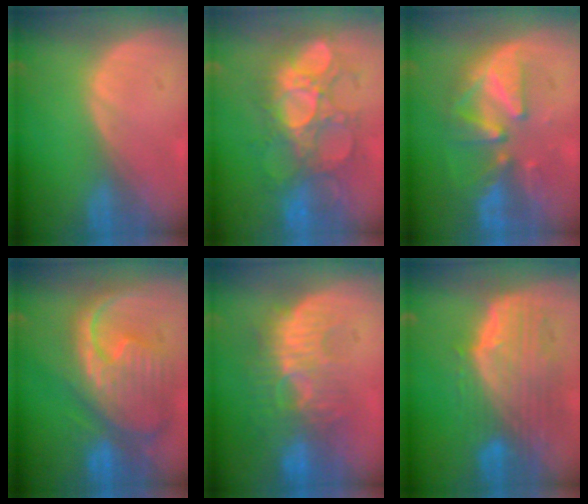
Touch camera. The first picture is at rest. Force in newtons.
{"total": 9.6, "press": 9.6, "slide": 0.1}
{"total": 8.6, "press": 8.1, "slide": 2.7}
{"total": 12.5, "press": 10.6, "slide": 6.5}
{"total": 10.0, "press": 9.2, "slide": 3.8}
{"total": 10.1, "press": 8.9, "slide": 4.6}